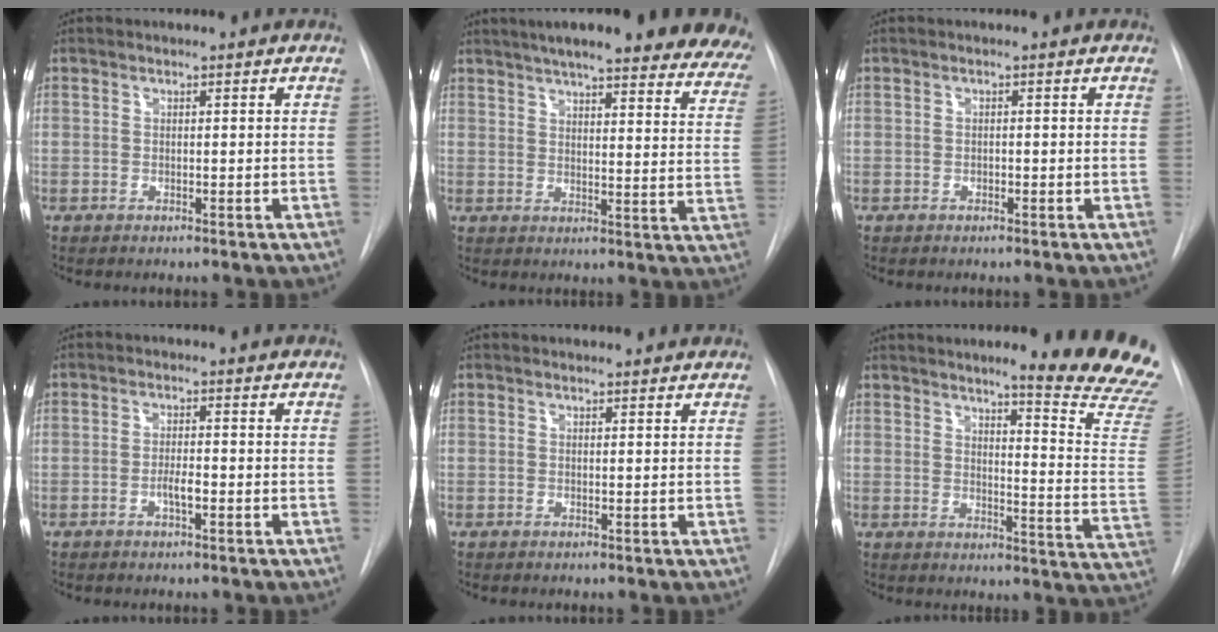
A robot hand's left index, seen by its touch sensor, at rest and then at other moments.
{"total": 27.7, "force": [23.8, 4.4, 13.6], "torque": [-0.169, -0.050, 0.270]}
{"total": 0.8, "force": [-0.8, 0.2, 0.1], "torque": [0.001, -0.004, -0.013]}
{"total": 2.3, "force": [-1.4, 0.4, 1.8], "torque": [-0.032, -0.004, -0.023]}
{"total": 2.3, "force": [2.2, 0.4, 0.3], "torque": [-0.009, 0.006, 0.021]}
{"total": 18.1, "force": [15.9, -0.7, 8.5], "torque": [-0.103, -0.130, 0.175]}